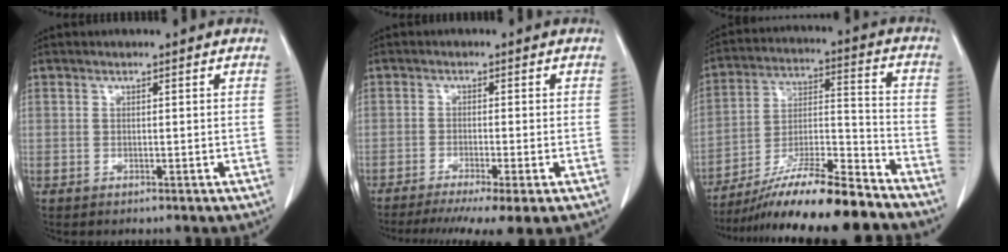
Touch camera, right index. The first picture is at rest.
{"total": 9.4, "force": [-7.0, 0.1, 6.3], "torque": [-0.087, -0.017, -0.107]}
{"total": 18.6, "force": [-15.7, 0.7, 9.8], "torque": [-0.181, -0.012, -0.274]}